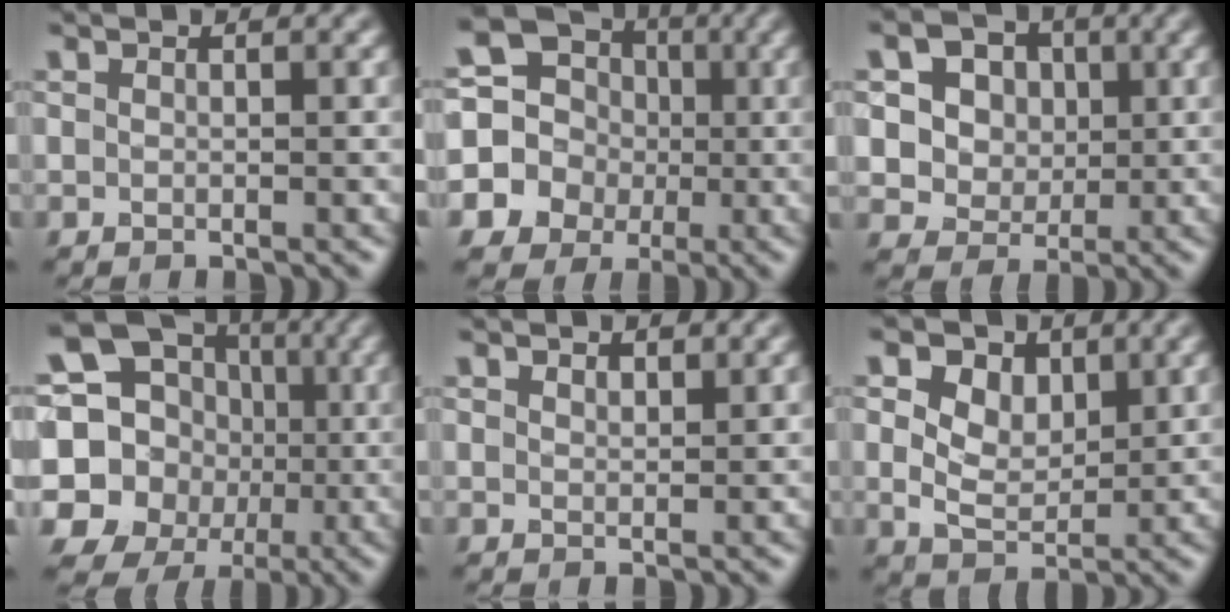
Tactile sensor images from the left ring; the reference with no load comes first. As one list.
[{"total": 13.9, "force": [-1.0, 13.3, 3.9], "torque": [-0.116, 0.000, -0.053]}, {"total": 8.7, "force": [3.1, 6.9, 4.4], "torque": [-0.082, 0.023, 0.032]}, {"total": 17.4, "force": [-0.8, 16.3, 6.0], "torque": [-0.155, 0.001, -0.039]}, {"total": 1.2, "force": [0.9, 0.5, 0.5], "torque": [-0.010, -0.001, 0.017]}, {"total": 6.4, "force": [2.7, 4.2, 4.0], "torque": [-0.087, 0.018, 0.022]}]